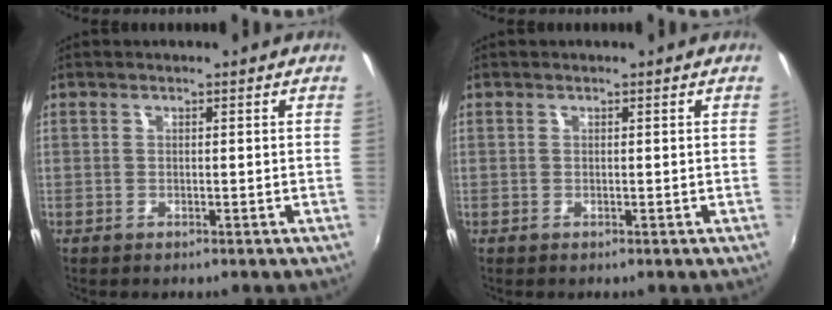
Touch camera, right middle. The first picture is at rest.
{"total": 0.0}